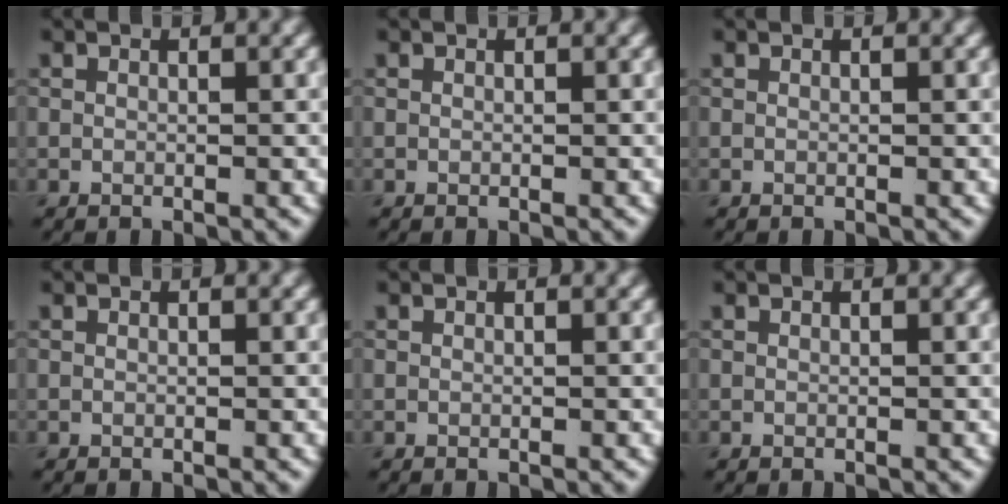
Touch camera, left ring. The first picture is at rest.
{"total": 0.0}
{"total": 0.0}
{"total": 0.0}
{"total": 0.0}
{"total": 0.0}